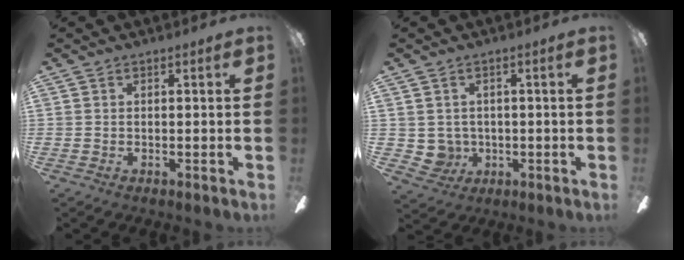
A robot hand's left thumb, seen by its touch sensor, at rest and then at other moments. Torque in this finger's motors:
{"motor_torque": [0.00, 0.03, 0.10, -0.27, 0.00]}